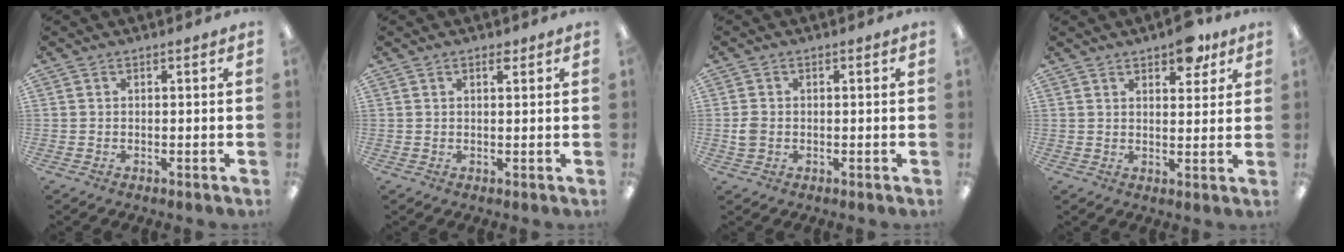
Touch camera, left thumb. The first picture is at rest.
{"total": 1.5, "force": [1.1, 0.5, 0.9], "torque": [-0.012, -0.002, 0.018]}
{"total": 2.6, "force": [-0.3, 2.0, 1.6], "torque": [-0.028, 0.006, -0.005]}
{"total": 7.3, "force": [5.0, 3.3, 4.1], "torque": [-0.034, -0.027, 0.081]}